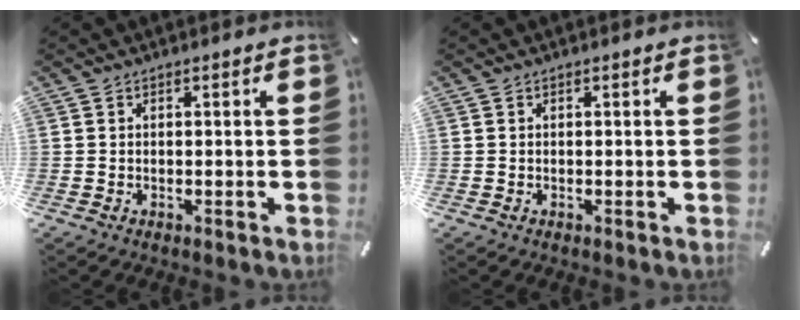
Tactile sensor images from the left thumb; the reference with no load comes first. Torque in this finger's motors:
{"motor_torque": [0.00, 0.00, -0.03, -0.03, 0.00]}